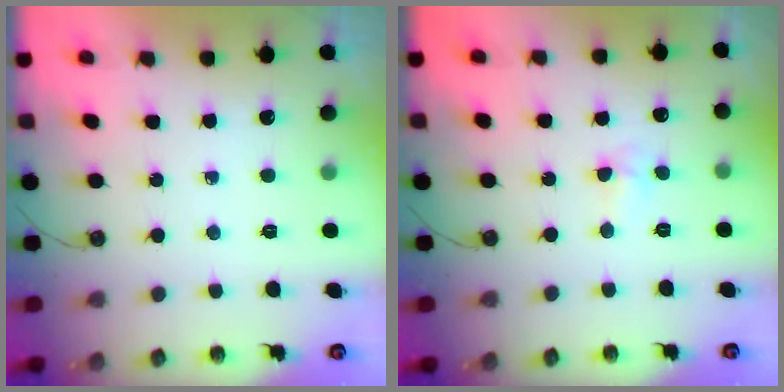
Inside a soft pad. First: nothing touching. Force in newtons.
{"total": 2.8, "press": 2.6, "slide": 1.0}